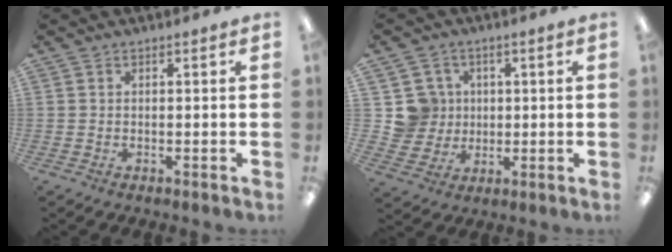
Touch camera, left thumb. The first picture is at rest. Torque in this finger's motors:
{"motor_torque": [-0.25, 0.24, -0.14, 0.12, -0.01]}